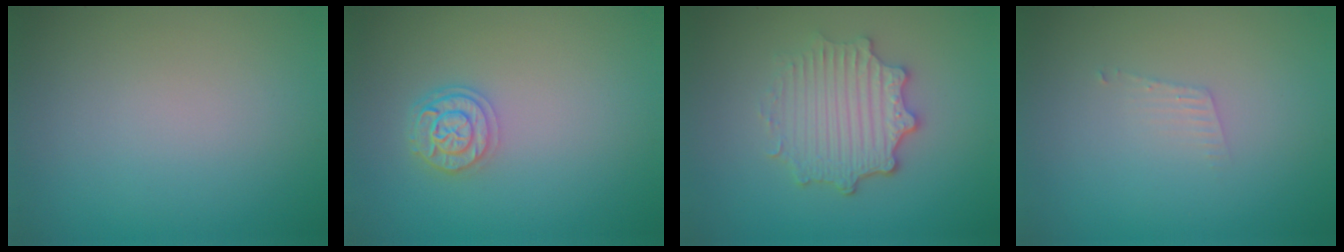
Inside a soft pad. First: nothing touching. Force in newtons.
{"total": 2.8, "press": 2.3, "slide": 1.5}
{"total": 4.6, "press": 3.6, "slide": 2.8}
{"total": 0.9, "press": 0.9, "slide": 0.1}